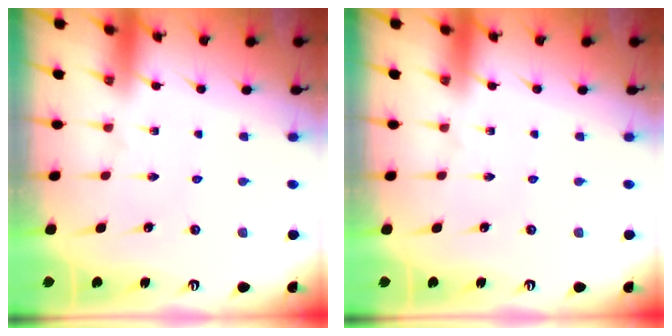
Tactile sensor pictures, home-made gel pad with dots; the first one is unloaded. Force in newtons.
{"total": 0.0}